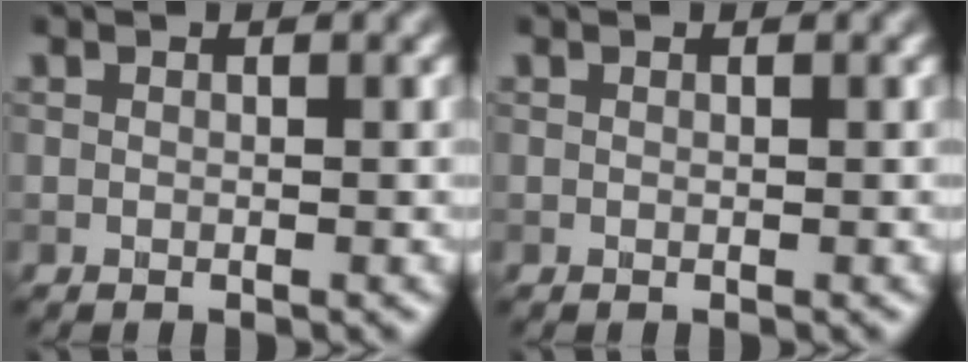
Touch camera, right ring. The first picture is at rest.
{"total": 0.0}